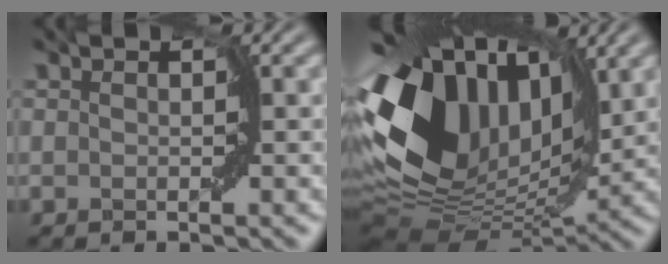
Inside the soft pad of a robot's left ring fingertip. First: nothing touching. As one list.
[{"total": 14.1, "force": [3.6, 9.4, 9.9], "torque": [-0.212, 0.023, 0.065]}]